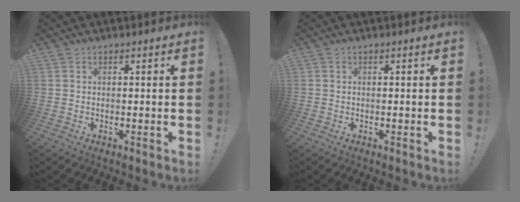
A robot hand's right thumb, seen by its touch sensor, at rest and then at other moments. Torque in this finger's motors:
{"motor_torque": [0.18, 0.13, -0.10, 0.02, -0.06]}